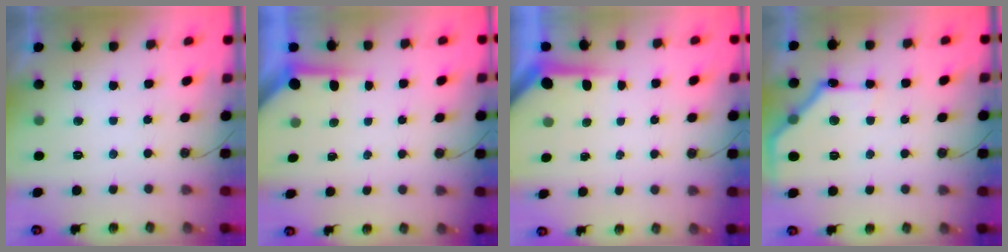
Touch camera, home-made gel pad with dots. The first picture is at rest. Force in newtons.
{"total": 3.8, "press": 3.7, "slide": 0.4}
{"total": 3.8, "press": 3.8, "slide": 0.4}
{"total": 14.7, "press": 14.7, "slide": 0.3}